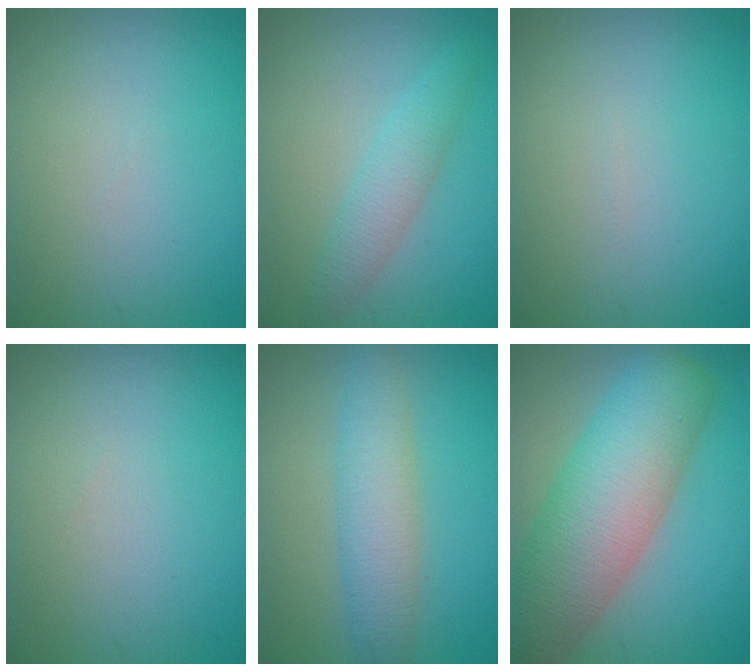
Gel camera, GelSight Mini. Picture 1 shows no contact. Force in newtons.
{"total": 2.8, "press": 2.8, "slide": 0.0}
{"total": 0.0}
{"total": 0.0}
{"total": 4.7, "press": 4.7, "slide": 0.1}
{"total": 10.9, "press": 10.9, "slide": 0.8}